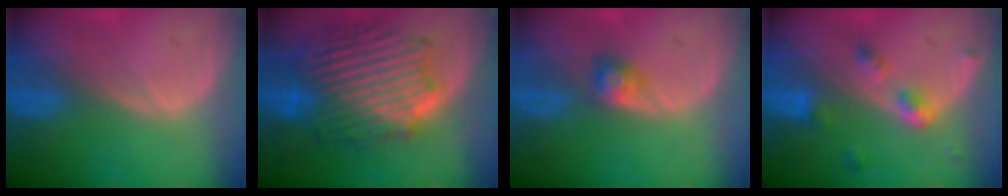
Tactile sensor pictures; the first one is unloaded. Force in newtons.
{"total": 12.9, "press": 12.8, "slide": 1.1}
{"total": 2.3, "press": 2.3, "slide": 0.2}
{"total": 4.4, "press": 4.0, "slide": 1.9}